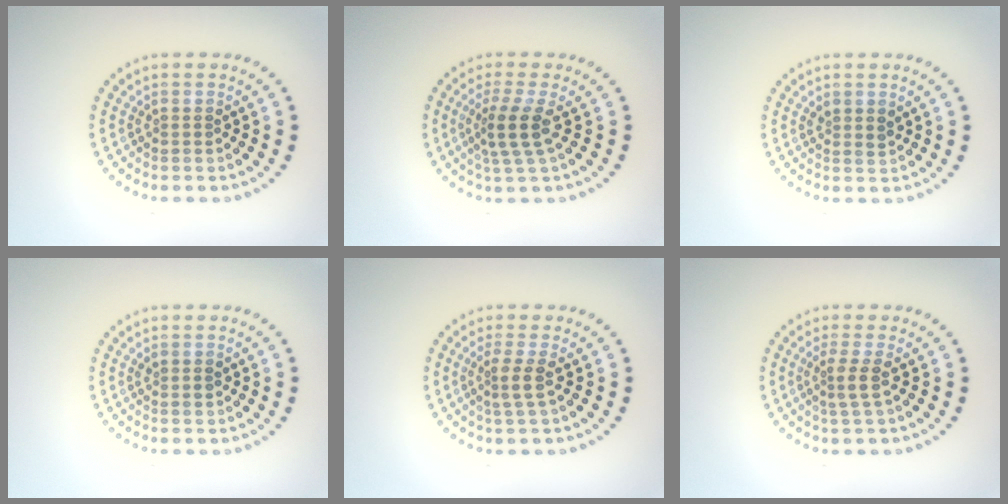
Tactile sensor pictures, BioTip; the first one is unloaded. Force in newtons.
{"total": 3.0, "press": 2.3, "slide": 2.0}
{"total": 1.1, "press": 0.9, "slide": 0.5}
{"total": 0.8, "press": 0.8, "slide": 0.2}
{"total": 2.0, "press": 1.5, "slide": 1.4}
{"total": 2.0, "press": 1.5, "slide": 1.4}